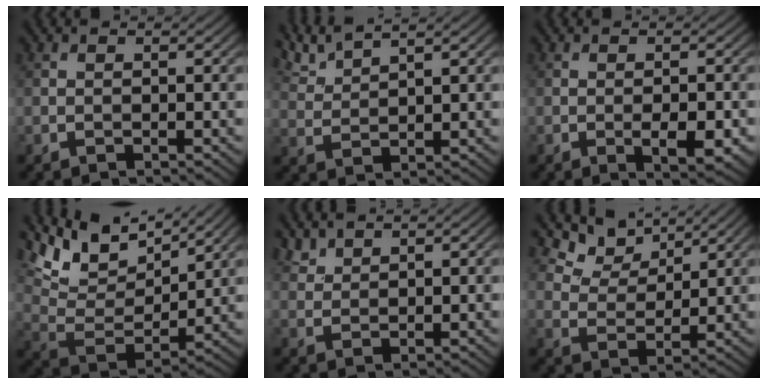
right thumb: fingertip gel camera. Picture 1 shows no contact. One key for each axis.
{"total": 4.2, "fx": 3.4, "fy": 0.7, "fz": 2.4, "tx": -0.057, "ty": 0.009, "tz": 0.077}
{"total": 3.9, "fx": -1.4, "fy": 1.2, "fz": 3.5, "tx": -0.053, "ty": -0.001, "tz": -0.017}
{"total": 11.7, "fx": 8.2, "fy": 4.7, "fz": 7.0, "tx": -0.171, "ty": -0.001, "tz": 0.143}
{"total": 2.5, "fx": 2.3, "fy": 0.6, "fz": 0.8, "tx": -0.023, "ty": 0.002, "tz": 0.054}
{"total": 6.5, "fx": 5.1, "fy": 3.0, "fz": 2.9, "tx": -0.069, "ty": -0.002, "tz": 0.107}